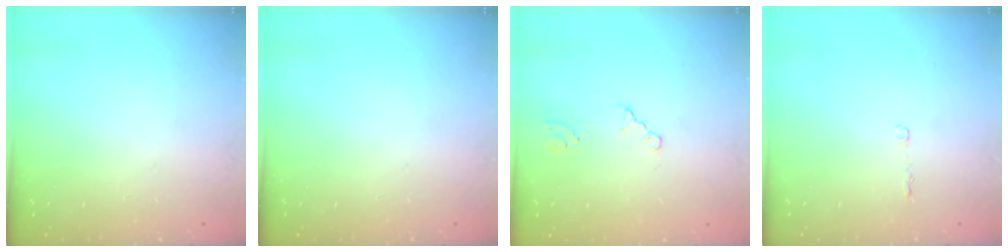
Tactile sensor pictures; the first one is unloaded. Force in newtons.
{"total": 0.0}
{"total": 0.0}
{"total": 2.5, "press": 2.4, "slide": 0.4}